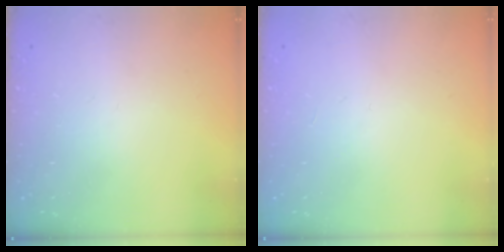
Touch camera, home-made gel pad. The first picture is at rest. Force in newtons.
{"total": 0.0}